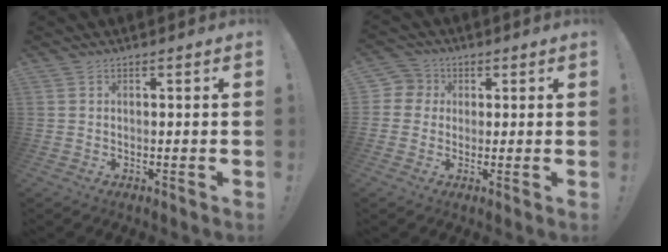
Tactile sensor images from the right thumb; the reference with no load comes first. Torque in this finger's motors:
{"motor_torque": [0.10, 0.26, -0.31, 0.04, 0.00]}